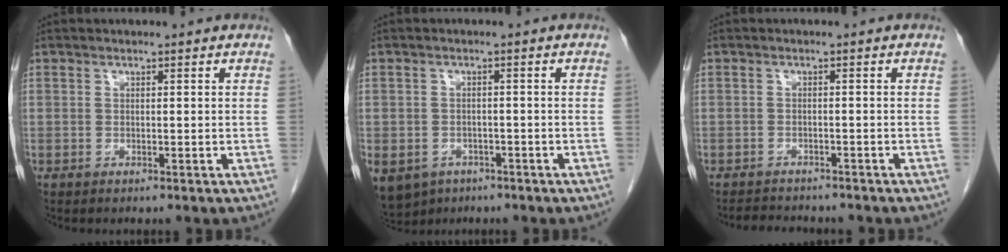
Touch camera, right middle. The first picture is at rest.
{"total": 12.0, "force": [-6.3, 9.2, 4.2], "torque": [-0.125, -0.008, -0.083]}
{"total": 5.0, "force": [-4.6, 1.3, 1.3], "torque": [-0.020, -0.006, -0.066]}